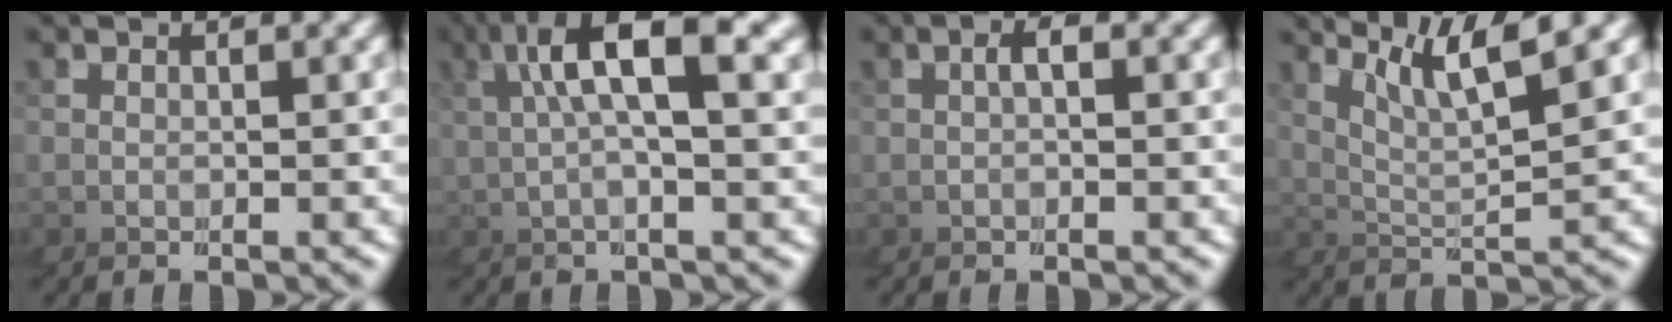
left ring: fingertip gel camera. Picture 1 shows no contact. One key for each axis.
{"total": 4.7, "fx": 3.0, "fy": 0.1, "fz": 3.7, "tx": -0.077, "ty": 0.036, "tz": 0.036}
{"total": 1.3, "fx": -0.5, "fy": -1.0, "fz": -0.5, "tx": -0.012, "ty": -0.006, "tz": -0.006}
{"total": 6.5, "fx": 5.4, "fy": -3.3, "fz": -1.5, "tx": -0.010, "ty": 0.034, "tz": 0.073}